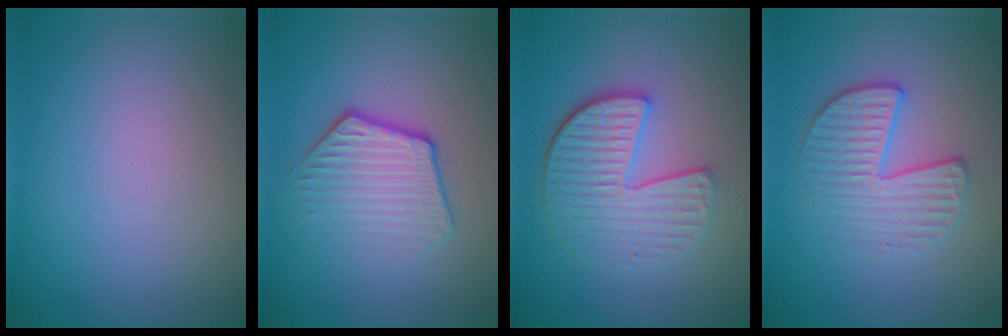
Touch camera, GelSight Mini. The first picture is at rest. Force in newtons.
{"total": 3.9, "press": 2.9, "slide": 2.5}
{"total": 5.3, "press": 4.0, "slide": 3.5}
{"total": 3.5, "press": 3.2, "slide": 1.4}